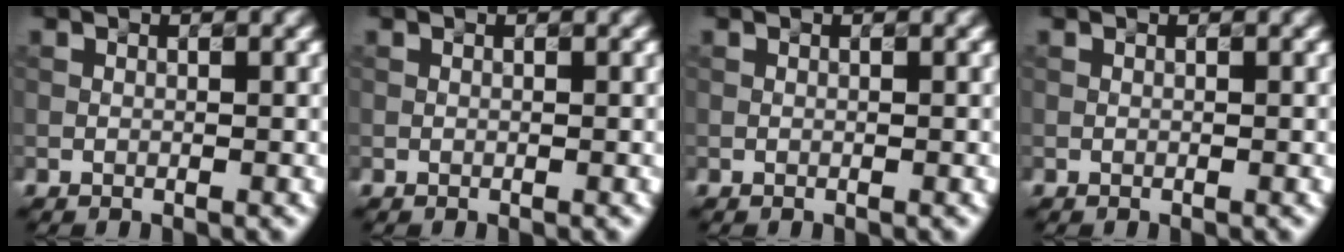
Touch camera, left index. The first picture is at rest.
{"total": 0.0}
{"total": 0.0}
{"total": 0.0}